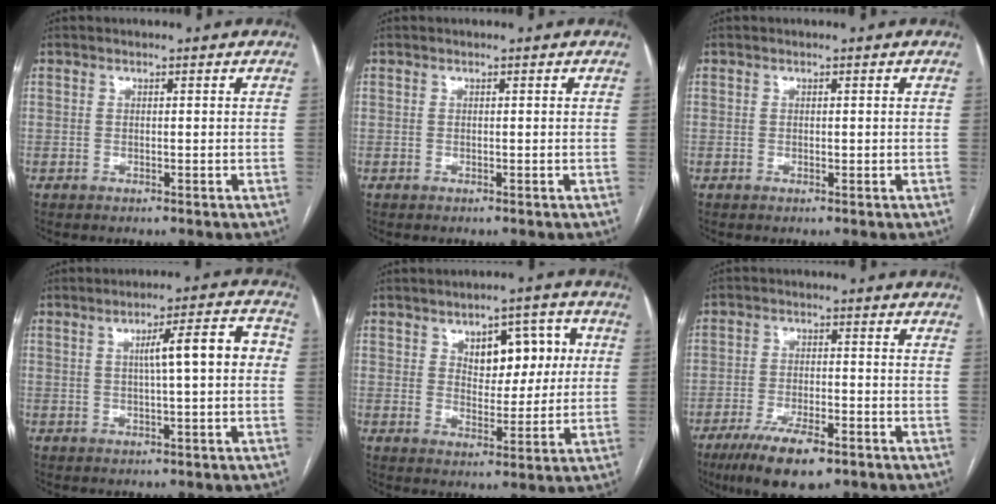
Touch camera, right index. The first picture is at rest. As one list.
[{"total": 0.0}, {"total": 0.0}, {"total": 7.6, "force": [0.6, 0.9, 7.5], "torque": [-0.111, 0.026, 0.007]}, {"total": 8.6, "force": [2.7, 4.6, 6.7], "torque": [-0.084, 0.021, 0.044]}, {"total": 9.7, "force": [-6.2, 2.7, 6.9], "torque": [-0.122, -0.015, -0.101]}]